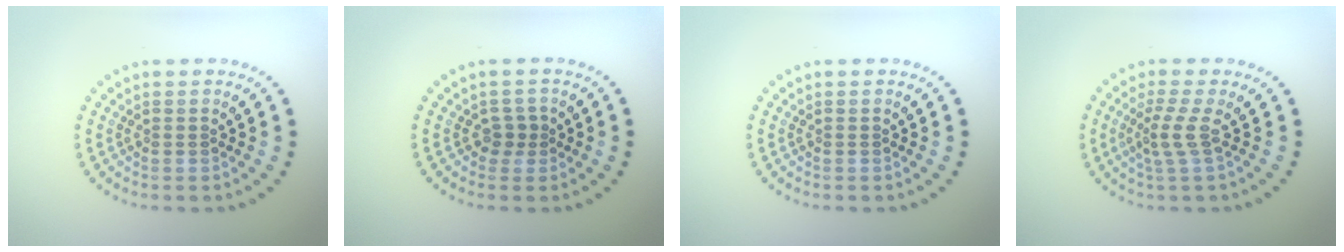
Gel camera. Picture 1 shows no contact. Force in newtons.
{"total": 1.3, "press": 1.1, "slide": 0.7}
{"total": 0.0}
{"total": 2.2, "press": 1.4, "slide": 1.7}